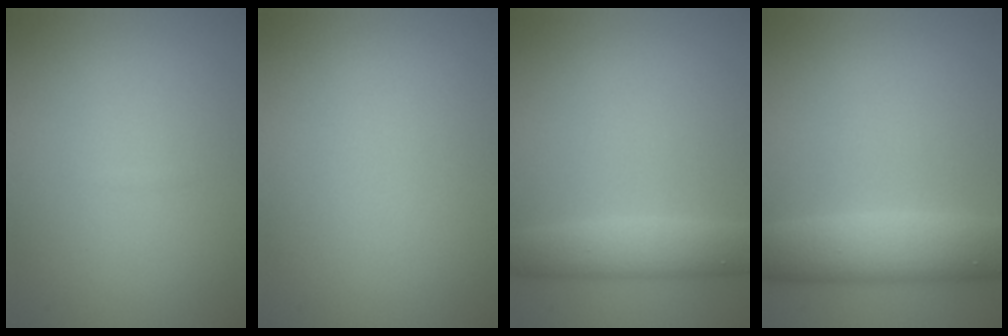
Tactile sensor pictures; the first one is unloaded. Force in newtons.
{"total": 0.0}
{"total": 3.8, "press": 3.8, "slide": 0.1}
{"total": 5.9, "press": 5.8, "slide": 0.3}